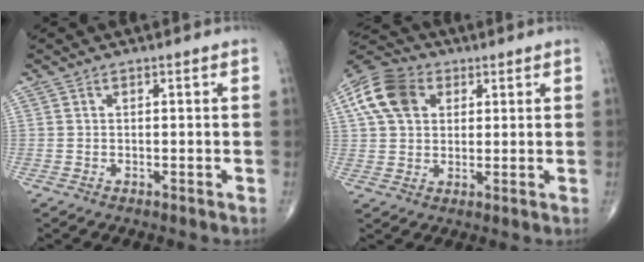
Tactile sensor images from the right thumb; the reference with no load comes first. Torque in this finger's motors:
{"motor_torque": [-0.62, 0.72, 0.34, 0.12, 0.06]}